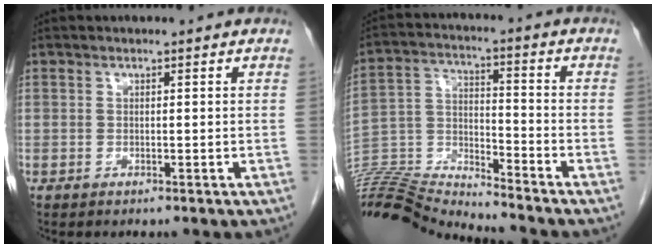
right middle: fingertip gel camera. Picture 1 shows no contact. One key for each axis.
{"total": 15.2, "fx": -15.0, "fy": -1.1, "fz": 2.3, "tx": -0.044, "ty": 0.024, "tz": -0.268}